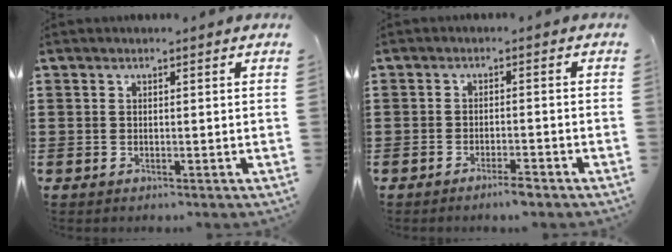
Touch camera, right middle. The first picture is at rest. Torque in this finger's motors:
{"motor_torque": [0.13, -0.09, 0.18, 0.03]}